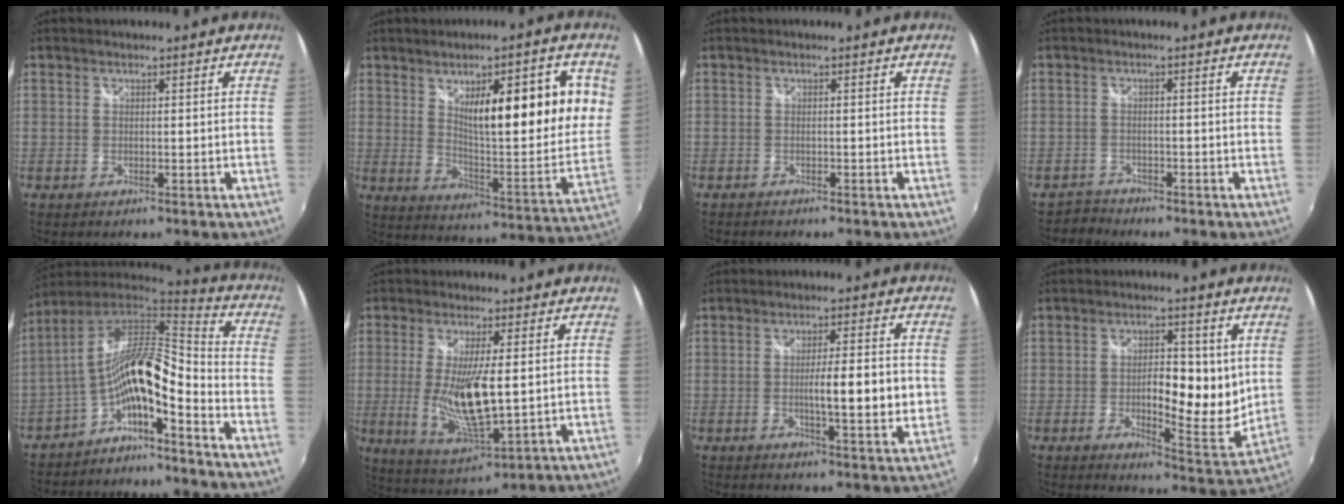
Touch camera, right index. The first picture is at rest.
{"total": 22.2, "force": [8.0, 6.3, 19.7], "torque": [-0.265, -0.002, 0.133]}
{"total": 1.4, "force": [-1.4, 0.2, 0.2], "torque": [-0.012, -0.008, -0.025]}
{"total": 2.6, "force": [-2.4, 0.7, -0.6], "torque": [0.004, 0.004, -0.047]}
{"total": 12.4, "force": [-5.6, 3.0, 10.7], "torque": [-0.187, 0.005, -0.116]}
{"total": 11.8, "force": [-0.2, 3.3, 11.3], "torque": [-0.221, -0.020, 0.004]}
{"total": 8.0, "force": [-0.4, 1.0, 8.0], "torque": [-0.130, -0.009, -0.004]}
{"total": 11.5, "force": [0.9, 4.7, 10.5], "torque": [-0.162, -0.017, 0.015]}